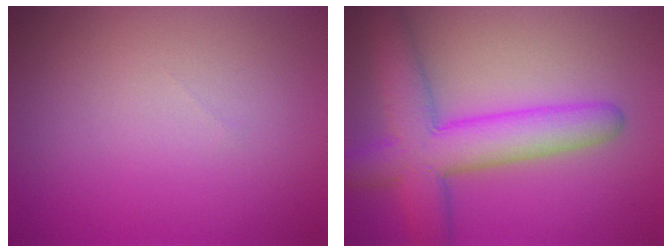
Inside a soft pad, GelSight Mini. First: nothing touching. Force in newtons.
{"total": 7.7, "press": 7.7, "slide": 0.3}